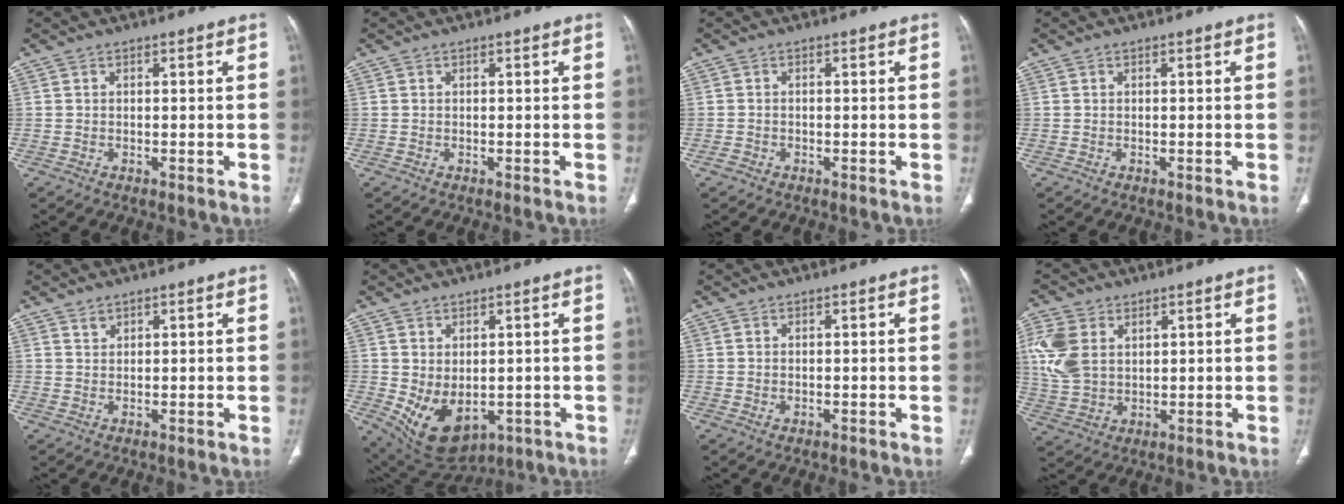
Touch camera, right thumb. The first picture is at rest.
{"total": 0.0}
{"total": 1.0, "force": [-0.6, 0.7, 0.3], "torque": [-0.008, 0.002, -0.013]}
{"total": 0.0}
{"total": 1.2, "force": [1.0, 0.6, 0.3], "torque": [0.001, -0.007, 0.019]}
{"total": 10.1, "force": [-1.6, 6.6, 7.5], "torque": [-0.115, -0.006, 0.005]}
{"total": 0.6, "force": [0.0, 0.5, 0.4], "torque": [-0.013, -0.002, 0.004]}
{"total": 10.0, "force": [3.3, 6.9, 6.4], "torque": [-0.142, -0.005, 0.072]}